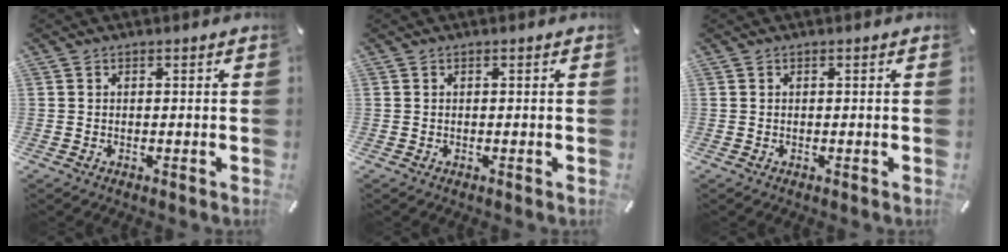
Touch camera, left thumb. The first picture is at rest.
{"total": 0.0}
{"total": 0.0}